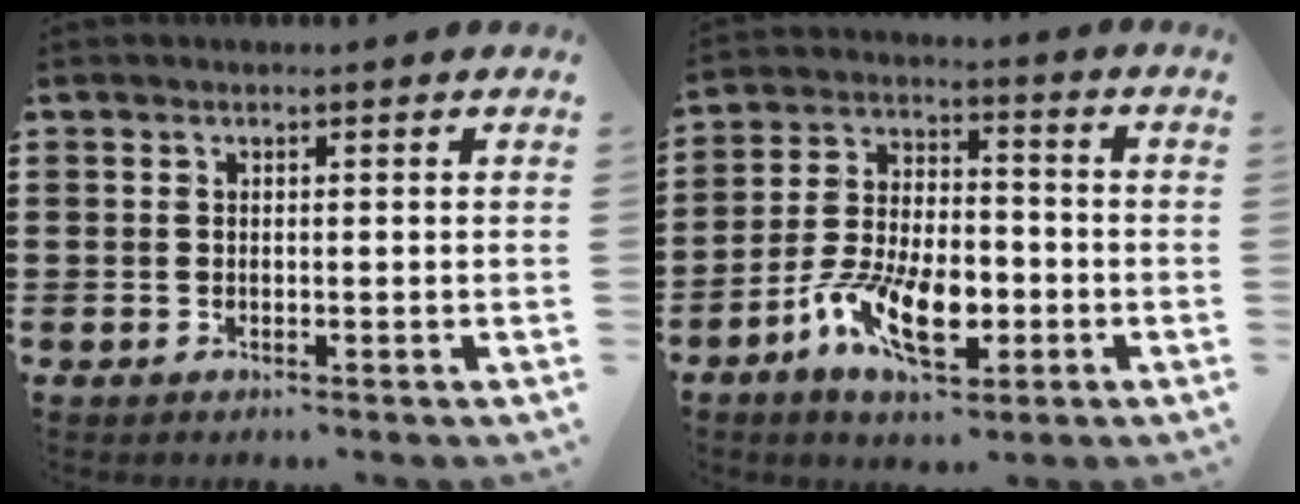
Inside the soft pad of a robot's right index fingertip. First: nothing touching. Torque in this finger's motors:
{"motor_torque": [1.57, 0.57, 1.05, 0.21]}